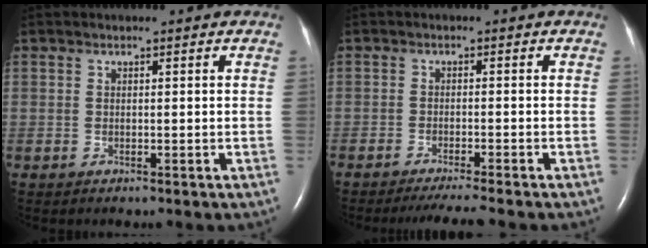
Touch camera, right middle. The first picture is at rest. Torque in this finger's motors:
{"motor_torque": [0.04, -0.06, 0.08, 0.04]}